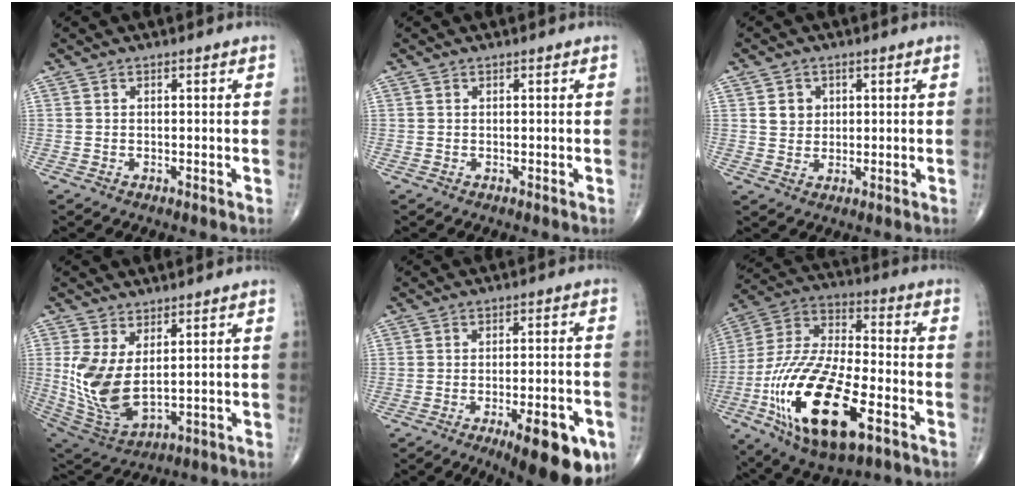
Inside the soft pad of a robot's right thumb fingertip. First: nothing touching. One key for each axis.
{"total": 0.0}
{"total": 3.7, "fx": 1.1, "fy": 3.2, "fz": 1.4, "tx": -0.005, "ty": -0.004, "tz": 0.019}
{"total": 11.9, "fx": 2.1, "fy": 6.1, "fz": 10.0, "tx": -0.207, "ty": -0.023, "tz": 0.064}
{"total": 14.9, "fx": -7.4, "fy": 4.5, "fz": 12.1, "tx": -0.119, "ty": 0.023, "tz": -0.092}
{"total": 25.4, "fx": -9.6, "fy": 10.6, "fz": 21.0, "tx": -0.442, "ty": 0.018, "tz": -0.167}